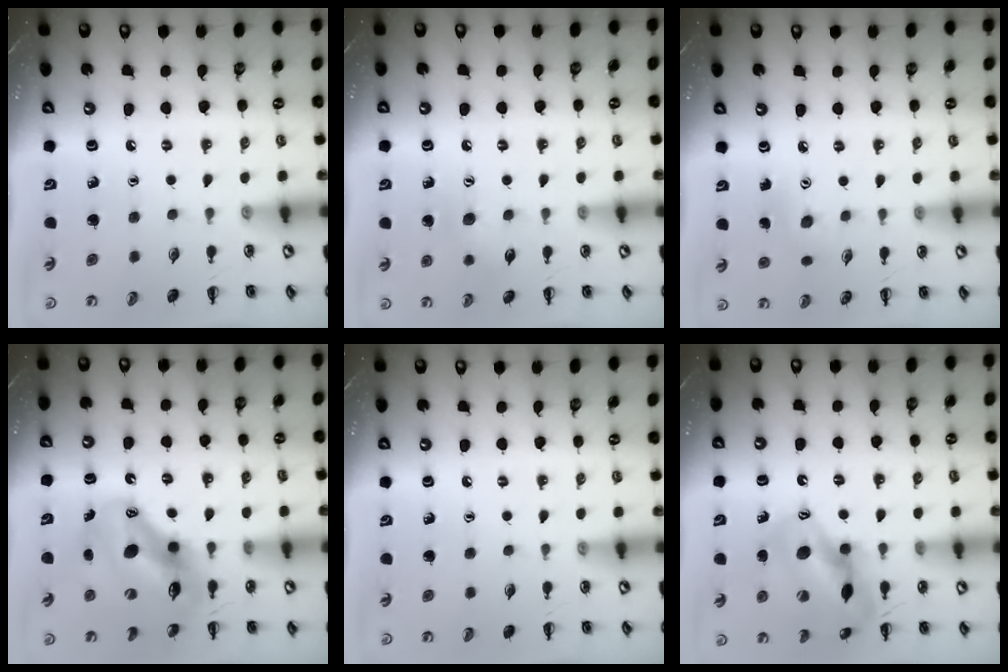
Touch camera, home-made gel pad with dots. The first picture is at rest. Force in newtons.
{"total": 6.9, "press": 6.7, "slide": 1.7}
{"total": 5.6, "press": 5.4, "slide": 1.6}
{"total": 13.5, "press": 13.1, "slide": 3.5}
{"total": 0.0}
{"total": 13.6, "press": 13.2, "slide": 3.6}